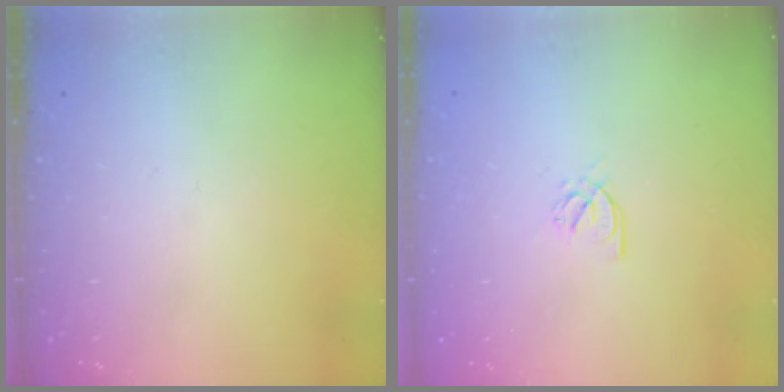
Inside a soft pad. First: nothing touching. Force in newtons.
{"total": 2.6, "press": 2.6, "slide": 0.4}